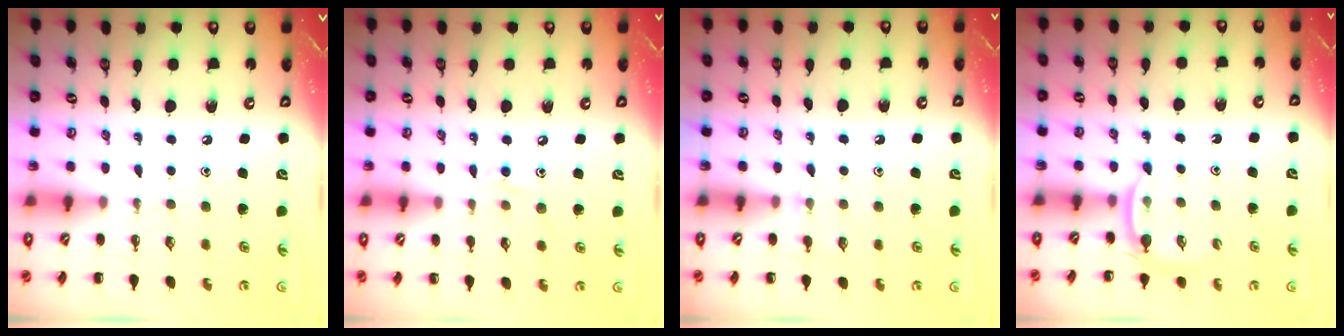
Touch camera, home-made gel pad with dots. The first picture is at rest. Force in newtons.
{"total": 6.7, "press": 6.2, "slide": 2.4}
{"total": 4.5, "press": 4.3, "slide": 1.4}
{"total": 3.7, "press": 3.5, "slide": 1.2}